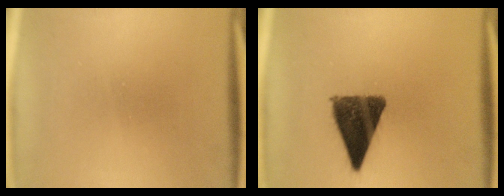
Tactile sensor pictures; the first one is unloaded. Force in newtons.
{"total": 11.5}